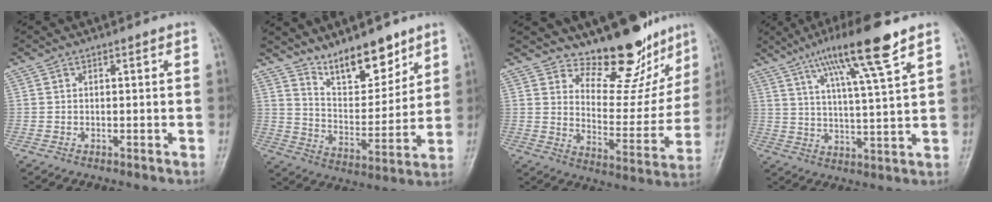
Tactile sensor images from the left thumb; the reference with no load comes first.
{"total": 12.4, "force": [9.5, 4.9, 6.4], "torque": [-0.070, -0.073, 0.173]}
{"total": 15.0, "force": [13.0, 5.8, 4.8], "torque": [-0.015, -0.111, 0.185]}
{"total": 13.1, "force": [8.0, 0.7, 10.2], "torque": [-0.181, -0.025, 0.140]}